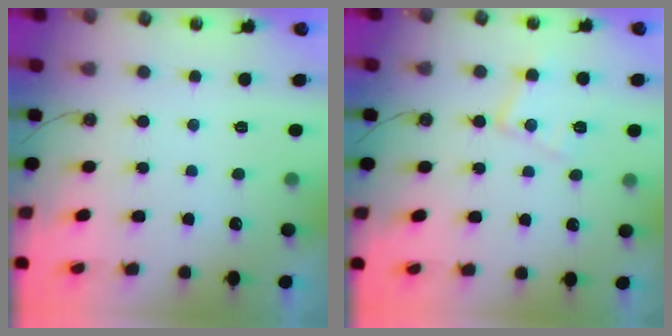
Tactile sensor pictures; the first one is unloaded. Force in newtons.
{"total": 10.7, "press": 10.7, "slide": 0.7}